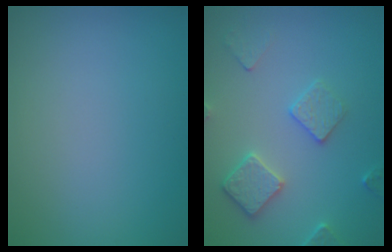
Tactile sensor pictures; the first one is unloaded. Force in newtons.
{"total": 3.4, "press": 3.0, "slide": 1.6}